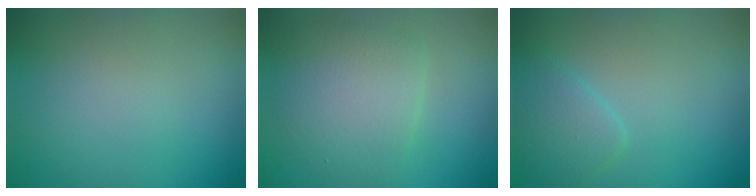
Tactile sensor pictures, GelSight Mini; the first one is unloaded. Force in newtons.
{"total": 4.3, "press": 4.3, "slide": 0.1}
{"total": 2.5, "press": 2.5, "slide": 0.1}